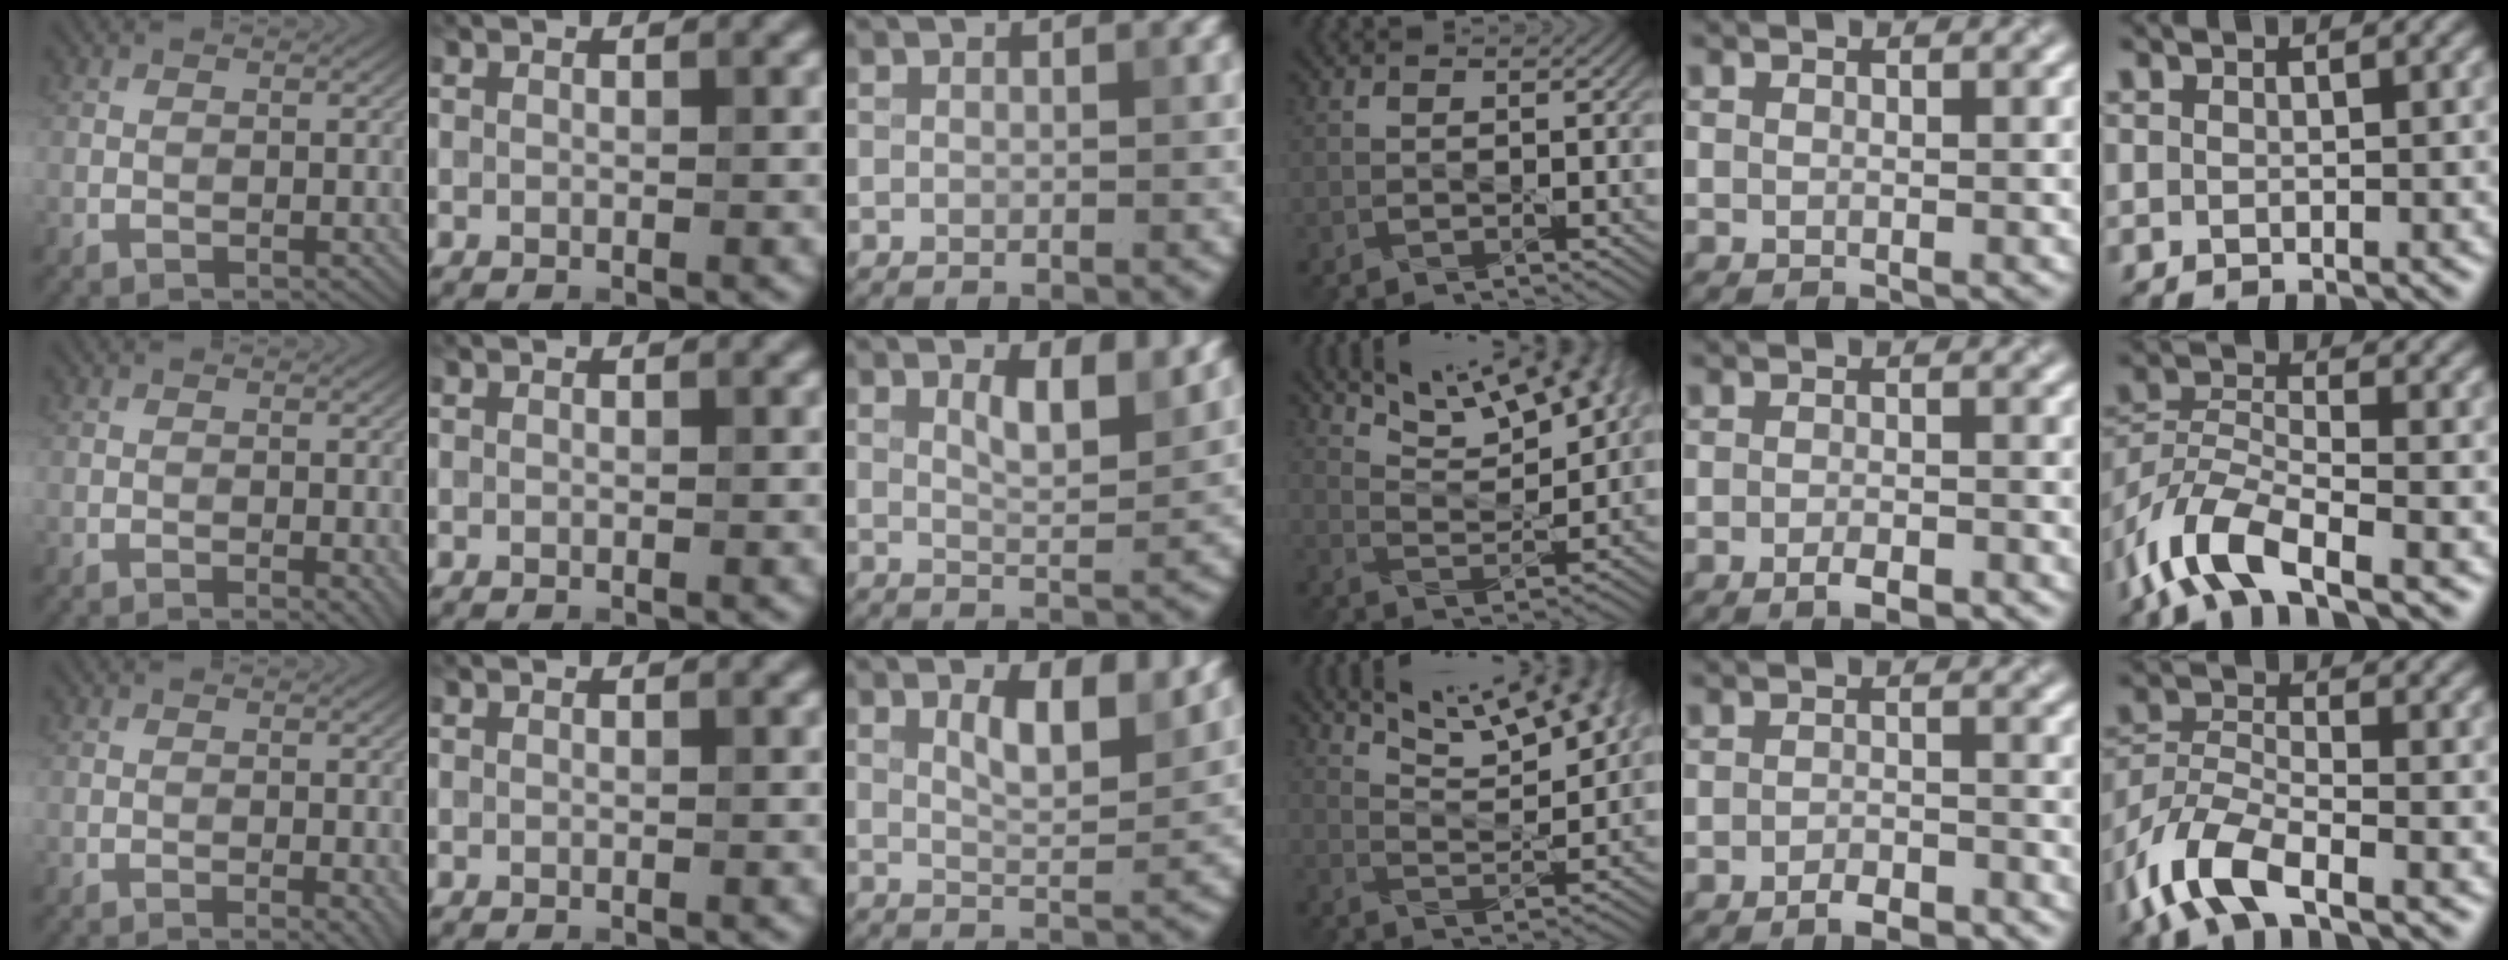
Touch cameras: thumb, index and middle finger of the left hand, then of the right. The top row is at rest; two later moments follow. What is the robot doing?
{"motion": "pour", "object": "sugar"}